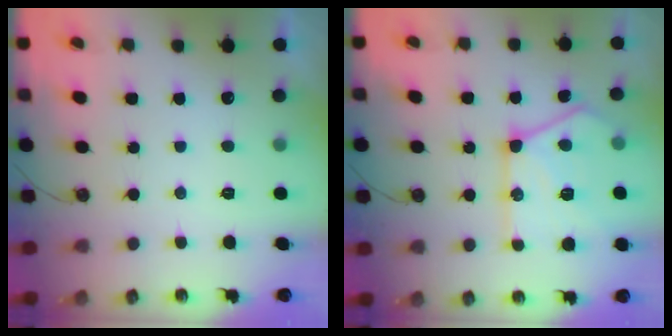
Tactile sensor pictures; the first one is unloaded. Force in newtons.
{"total": 17.4, "press": 17.3, "slide": 0.8}